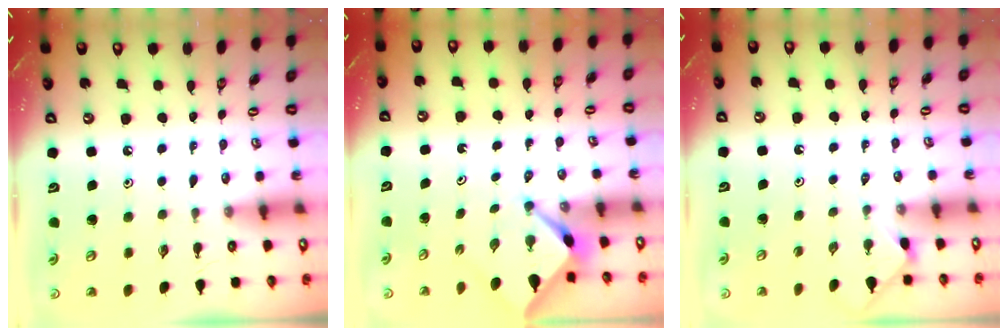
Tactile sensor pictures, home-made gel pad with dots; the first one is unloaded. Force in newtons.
{"total": 2.6, "press": 2.6, "slide": 0.3}
{"total": 3.0, "press": 2.9, "slide": 0.4}